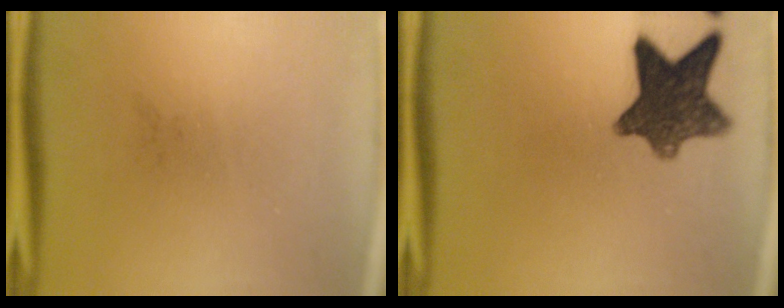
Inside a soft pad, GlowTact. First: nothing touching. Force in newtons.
{"total": 11.0}